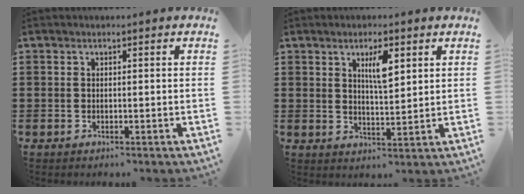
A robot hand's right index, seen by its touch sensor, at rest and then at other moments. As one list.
[{"total": 4.6, "force": [2.2, 1.3, 3.8], "torque": [-0.065, 0.001, 0.032]}]